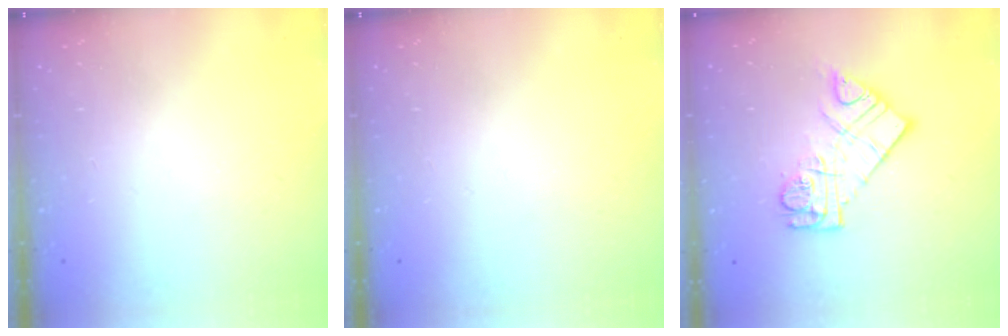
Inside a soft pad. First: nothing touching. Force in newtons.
{"total": 0.0}
{"total": 12.0, "press": 11.9, "slide": 1.1}